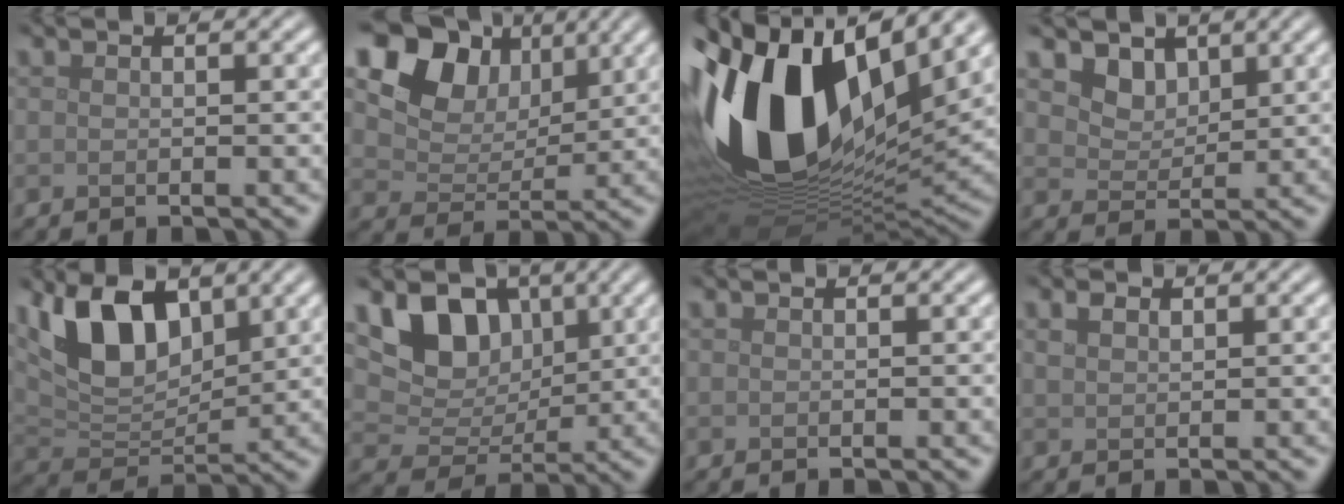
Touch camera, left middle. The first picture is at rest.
{"total": 10.7, "force": [5.5, 7.3, 5.5], "torque": [-0.117, 0.024, 0.086]}
{"total": 17.6, "force": [3.0, 10.2, 14.1], "torque": [-0.306, -0.004, 0.052]}
{"total": 3.6, "force": [2.2, 2.4, 1.4], "torque": [-0.041, -0.024, 0.053]}
{"total": 7.8, "force": [3.7, 4.2, 5.4], "torque": [-0.111, -0.003, 0.068]}
{"total": 6.6, "force": [2.5, 4.8, 3.7], "torque": [-0.061, -0.001, 0.029]}
{"total": 0.0}
{"total": 1.1, "force": [0.7, 0.7, 0.6], "torque": [-0.017, 0.001, 0.013]}